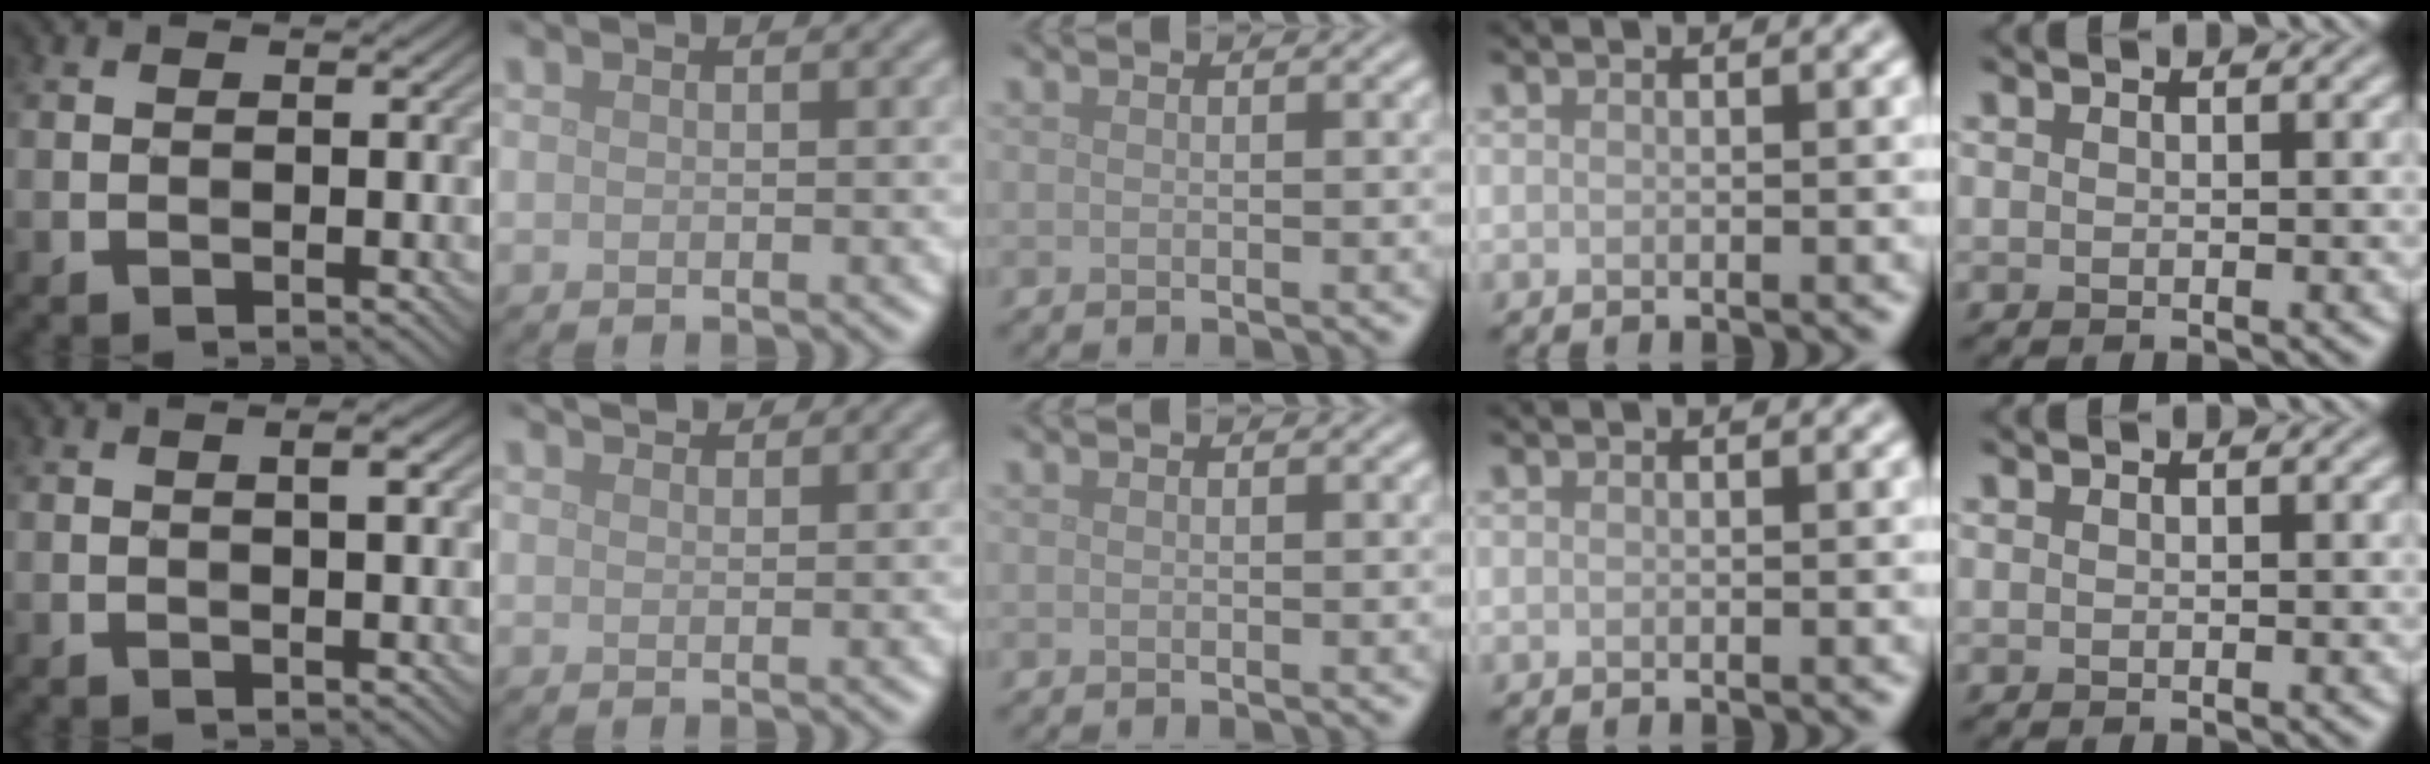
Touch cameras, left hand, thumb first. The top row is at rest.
{"thumb": {"total": 1.9, "force": [0.5, 0.2, 1.8], "torque": [-0.026, 0.003, 0.008]}, "index": {"total": 1.5, "force": [1.4, 0.3, 0.3], "torque": [-0.010, 0.001, 0.022]}}